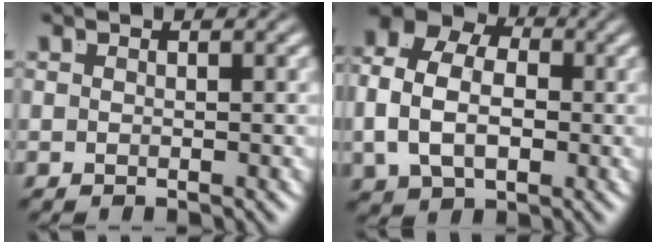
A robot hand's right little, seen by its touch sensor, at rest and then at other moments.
{"total": 9.5, "force": [1.4, 7.1, 6.1], "torque": [-0.117, 0.006, 0.014]}